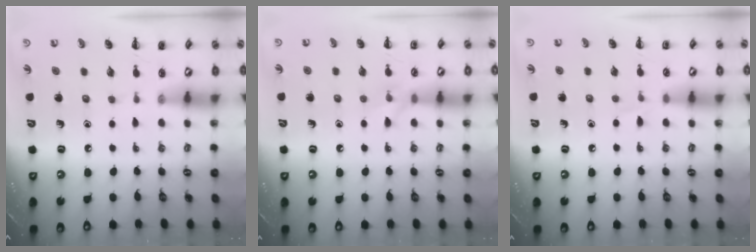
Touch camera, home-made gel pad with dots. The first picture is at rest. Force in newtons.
{"total": 5.7, "press": 5.6, "slide": 1.2}
{"total": 3.3, "press": 3.2, "slide": 1.0}